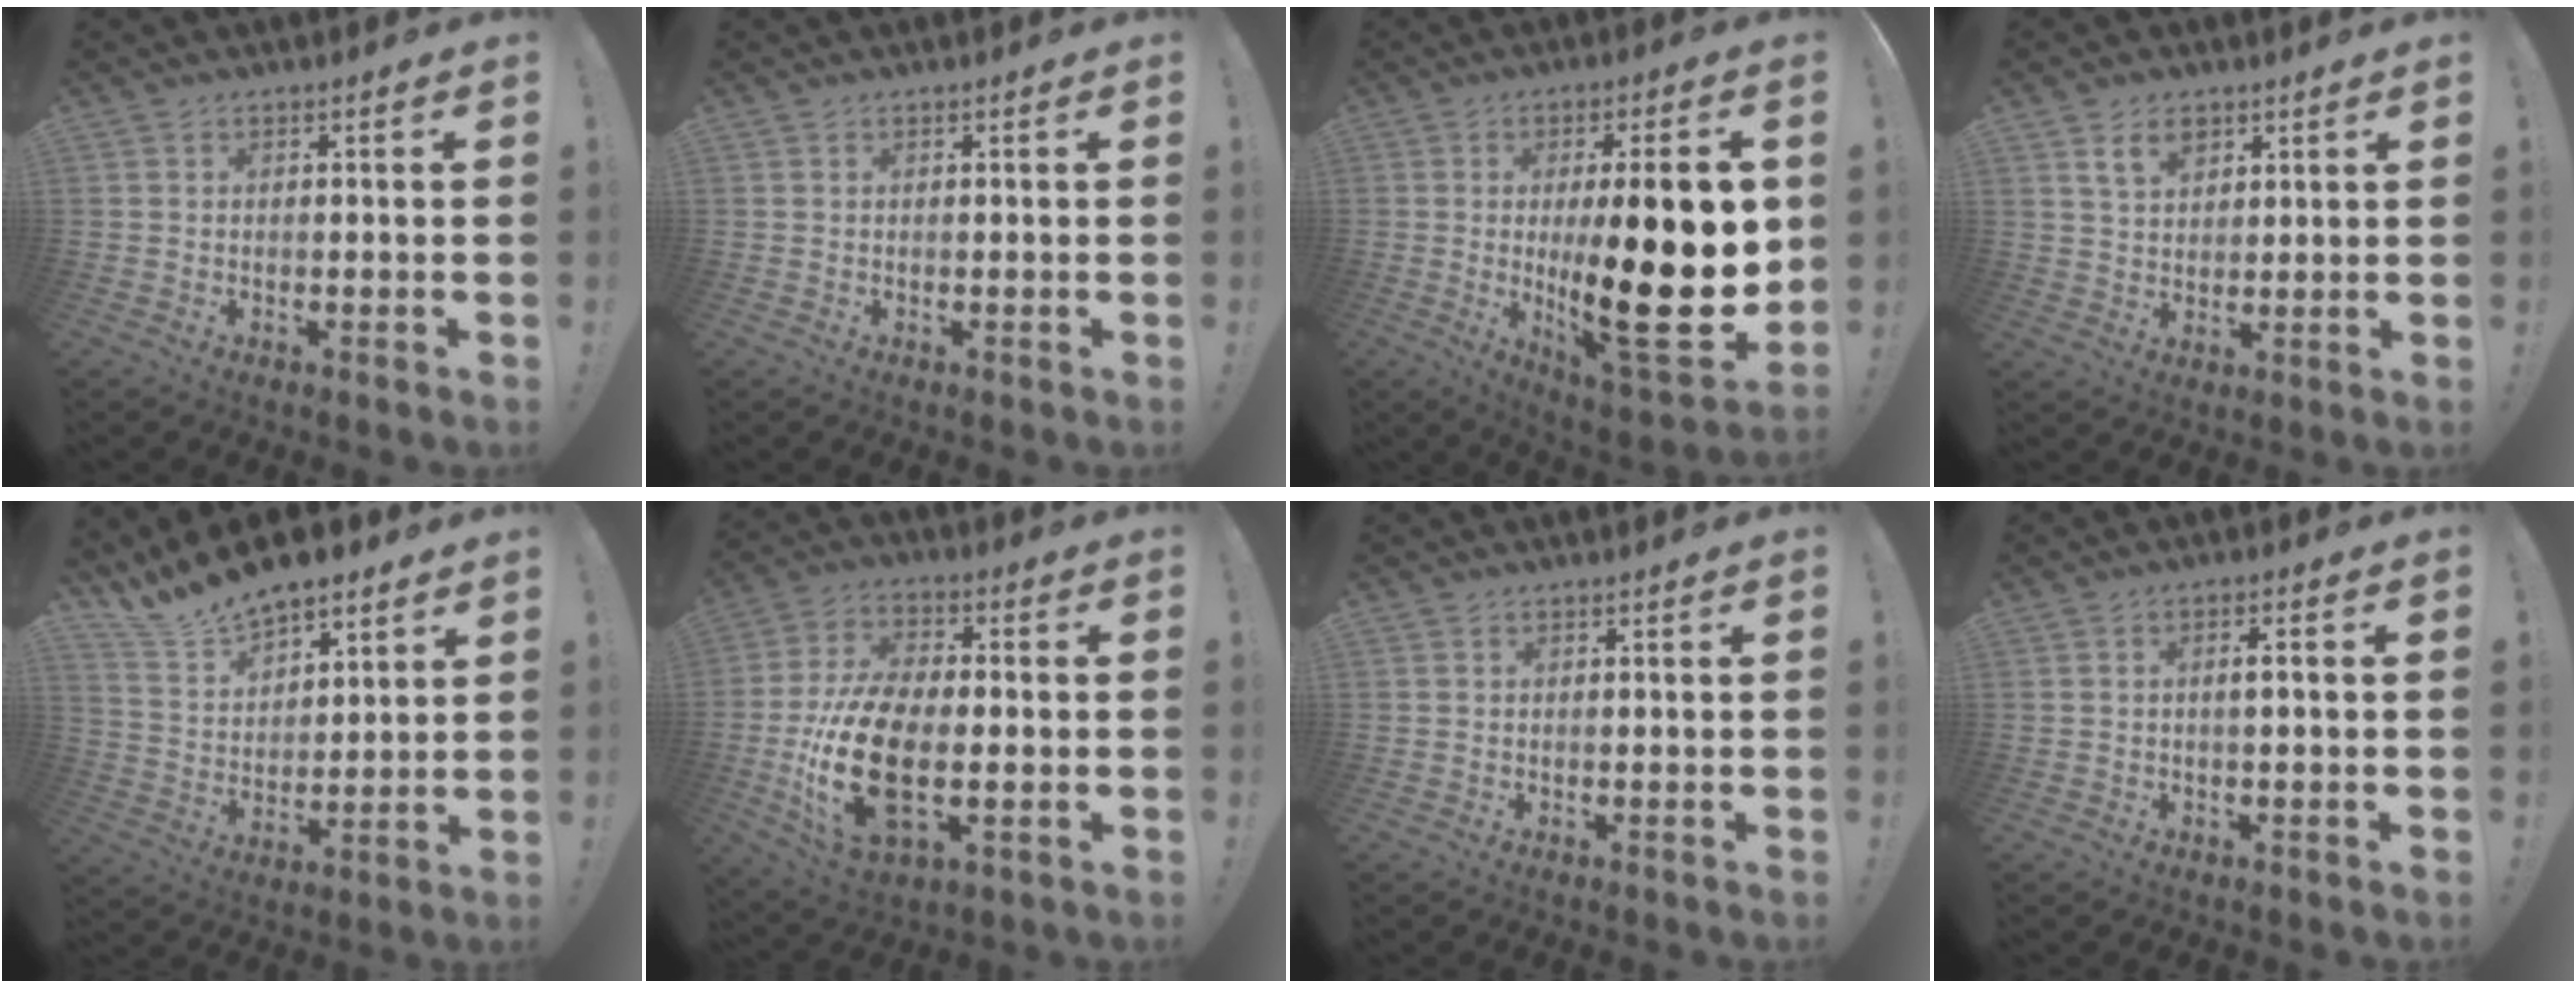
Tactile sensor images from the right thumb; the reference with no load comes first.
{"total": 0.0}
{"total": 26.1, "force": [0.2, 7.3, 25.1], "torque": [-0.394, -0.026, 0.010]}
{"total": 7.0, "force": [4.1, 4.5, 3.4], "torque": [-0.050, -0.011, 0.075]}
{"total": 12.7, "force": [11.3, 4.6, 3.5], "torque": [-0.096, -0.085, 0.212]}
{"total": 19.9, "force": [-3.8, 11.1, 16.0], "torque": [-0.324, 0.008, -0.058]}
{"total": 0.0}
{"total": 2.2, "force": [-0.4, 0.1, 2.1], "torque": [-0.038, 0.002, -0.010]}